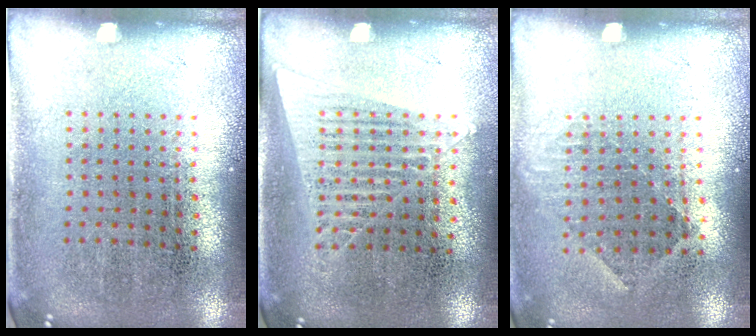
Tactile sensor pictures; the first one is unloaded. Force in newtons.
{"total": 1.3, "press": 1.2, "slide": 0.6}
{"total": 0.8, "press": 0.7, "slide": 0.4}